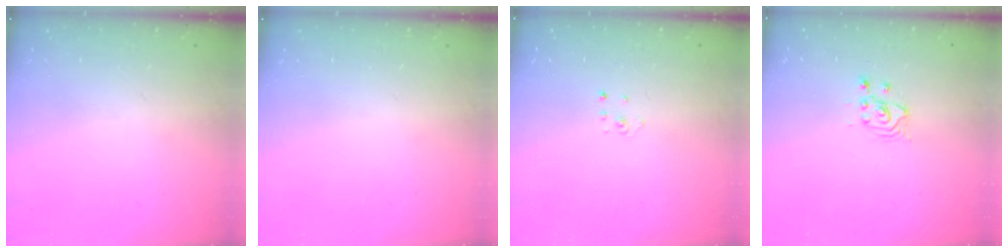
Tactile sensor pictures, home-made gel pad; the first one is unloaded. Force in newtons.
{"total": 0.0}
{"total": 1.5, "press": 1.5, "slide": 0.1}
{"total": 2.4, "press": 2.4, "slide": 0.2}